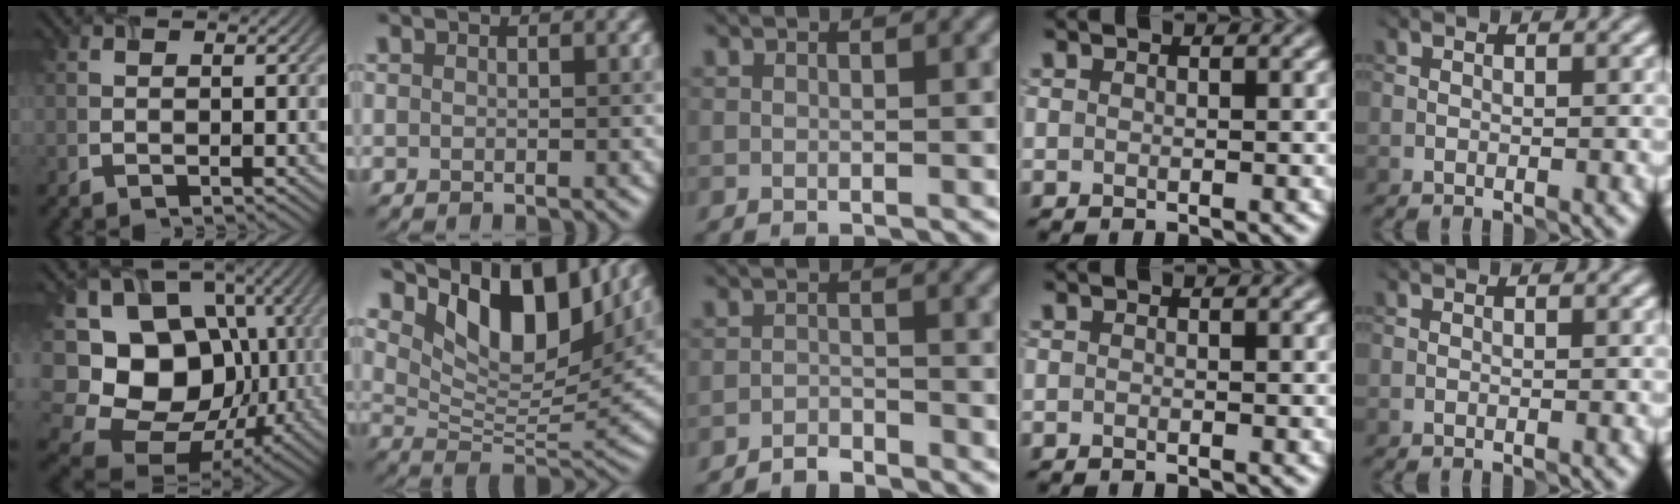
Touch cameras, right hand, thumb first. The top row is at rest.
{"thumb": {"total": 18.0, "force": [-1.7, 14.5, 10.6], "torque": [-0.225, -0.027, 0.002]}, "index": {"total": 10.3, "force": [6.3, 4.5, 6.9], "torque": [-0.109, 0.007, 0.117]}, "middle": {"total": 1.6, "force": [-1.6, -0.1, -0.3], "torque": [0.006, 0.013, -0.026]}}